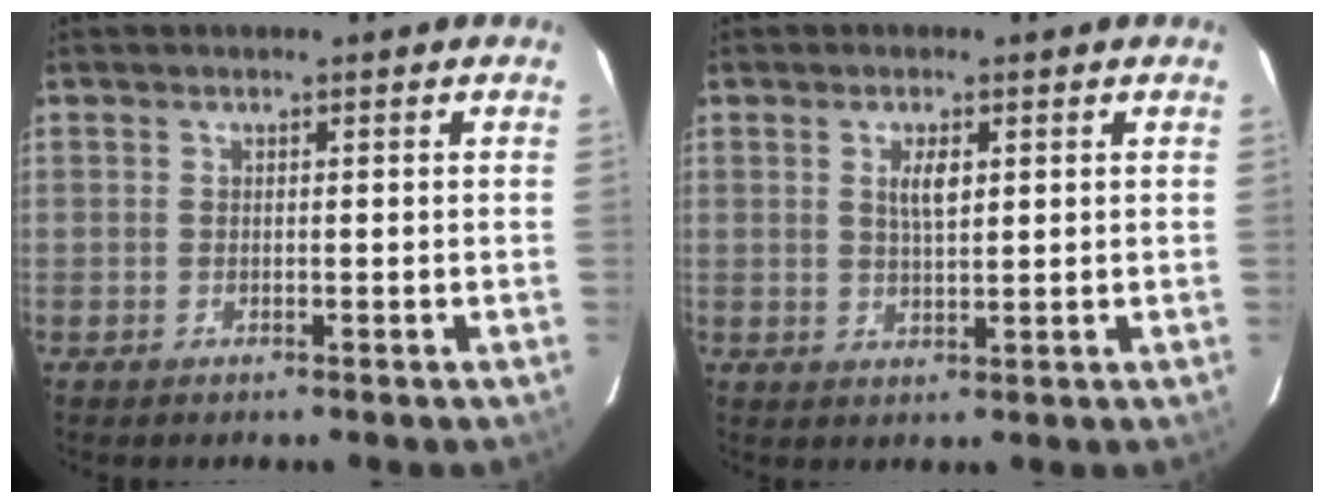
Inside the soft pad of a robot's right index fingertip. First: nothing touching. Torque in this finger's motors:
{"motor_torque": [0.20, 0.07, 0.21, 0.06]}